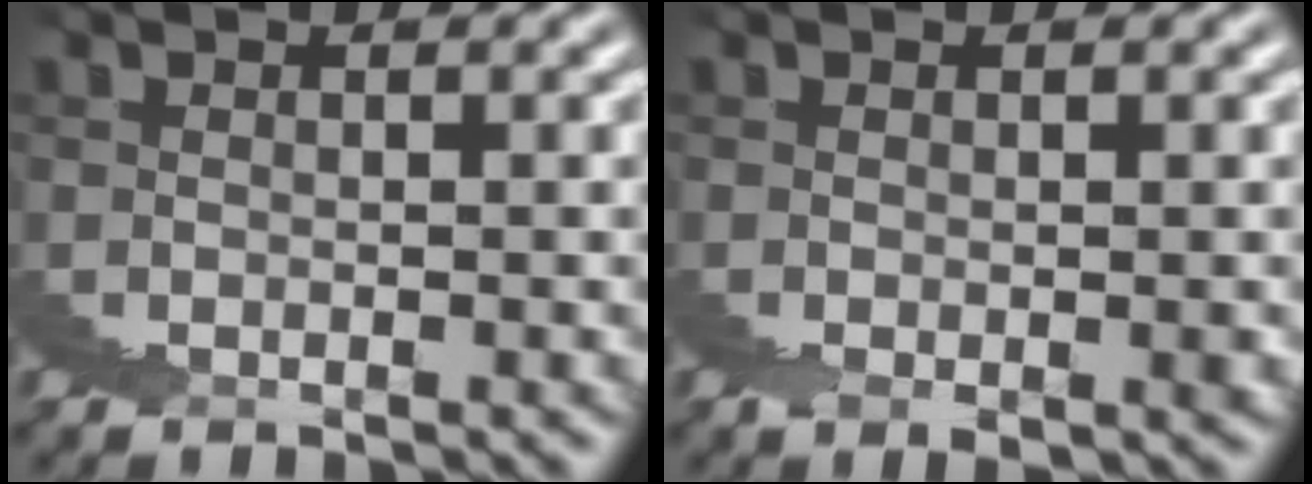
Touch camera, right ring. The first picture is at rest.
{"total": 2.1, "force": [1.1, -1.7, -0.3], "torque": [0.033, 0.025, 0.009]}